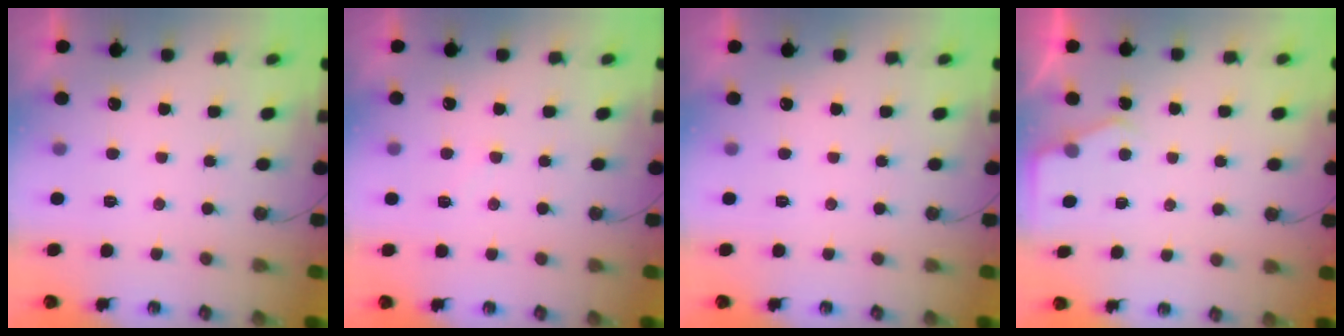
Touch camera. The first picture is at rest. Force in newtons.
{"total": 2.8, "press": 2.8, "slide": 0.4}
{"total": 0.0}
{"total": 3.2, "press": 3.1, "slide": 0.5}